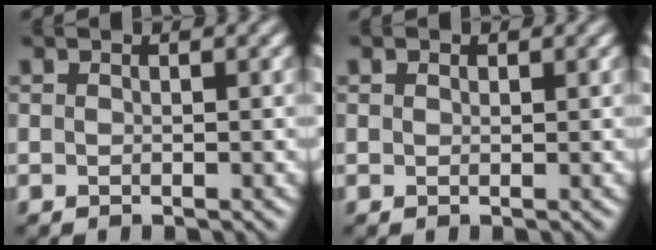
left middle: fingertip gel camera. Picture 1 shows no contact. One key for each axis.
{"total": 0.5, "fx": 0.4, "fy": 0.3, "fz": 0.1, "tx": -0.001, "ty": 0.000, "tz": 0.005}